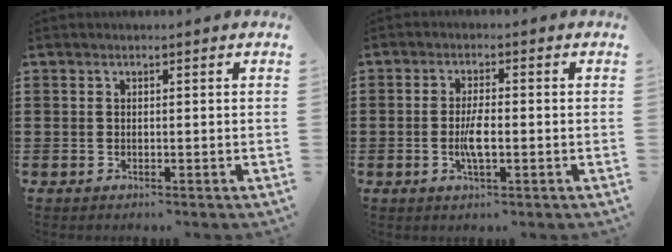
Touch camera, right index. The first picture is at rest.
{"total": 4.1, "force": [-0.8, 1.1, 3.9], "torque": [-0.088, -0.007, -0.021]}